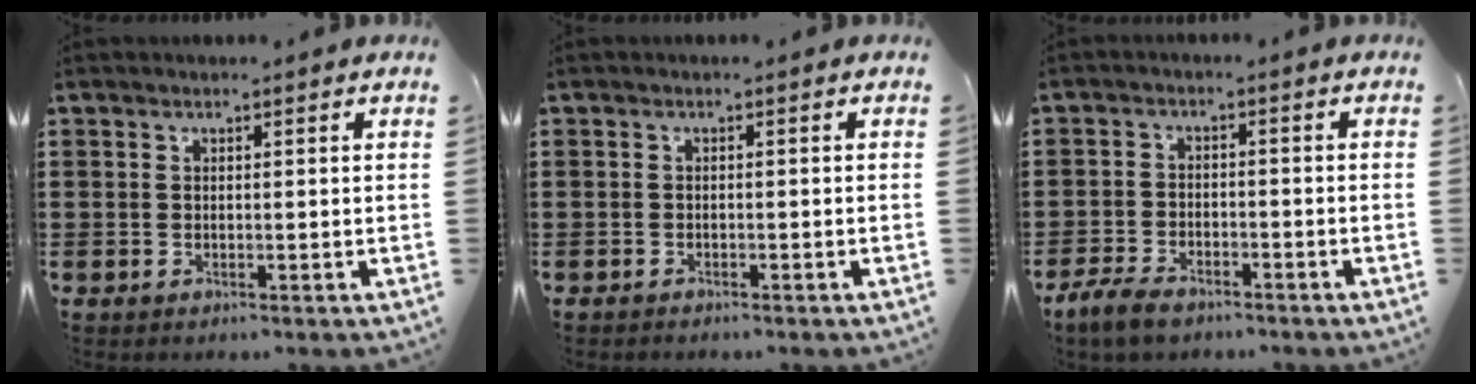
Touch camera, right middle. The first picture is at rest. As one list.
[{"total": 0.6, "force": [-0.6, 0.2, 0.0], "torque": [-0.001, 0.000, -0.013]}, {"total": 3.8, "force": [-3.0, 1.5, 1.7], "torque": [-0.043, 0.006, -0.064]}]